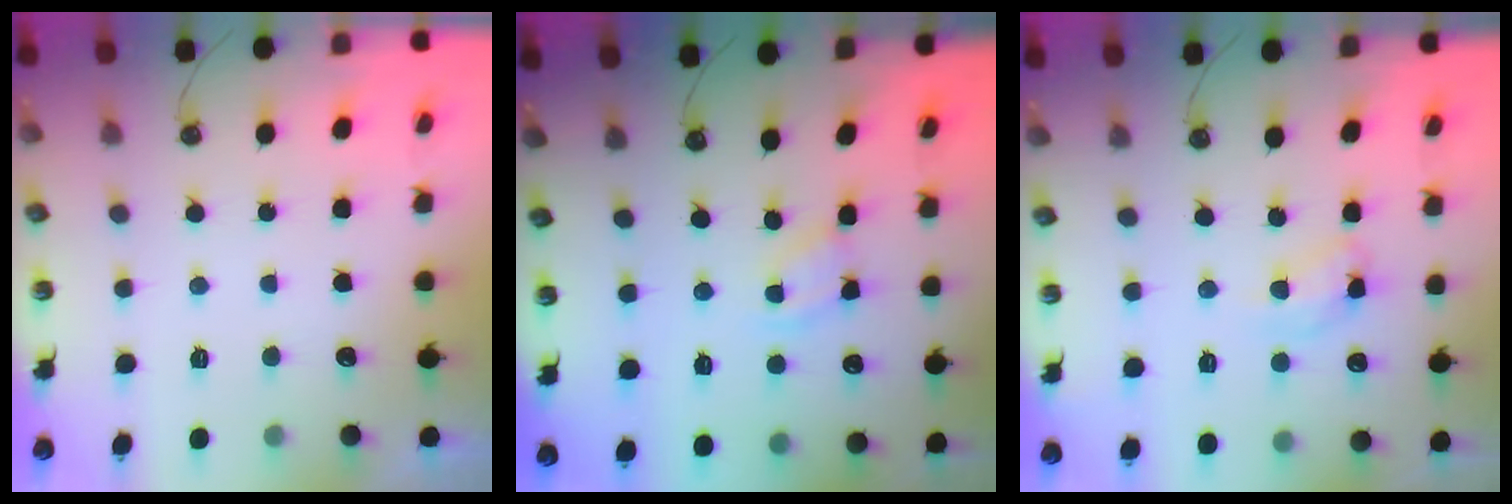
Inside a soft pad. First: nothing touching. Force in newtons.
{"total": 2.1, "press": 2.1, "slide": 0.3}
{"total": 10.6, "press": 10.6, "slide": 0.8}